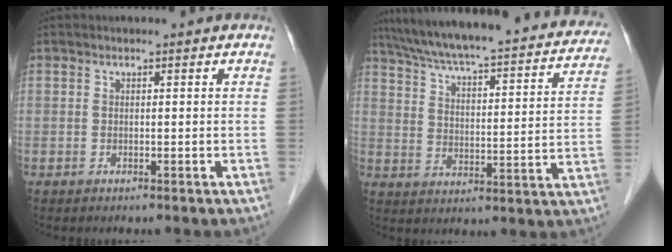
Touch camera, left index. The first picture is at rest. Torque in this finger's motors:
{"motor_torque": [-0.37, -1.15, 0.55, 0.14]}